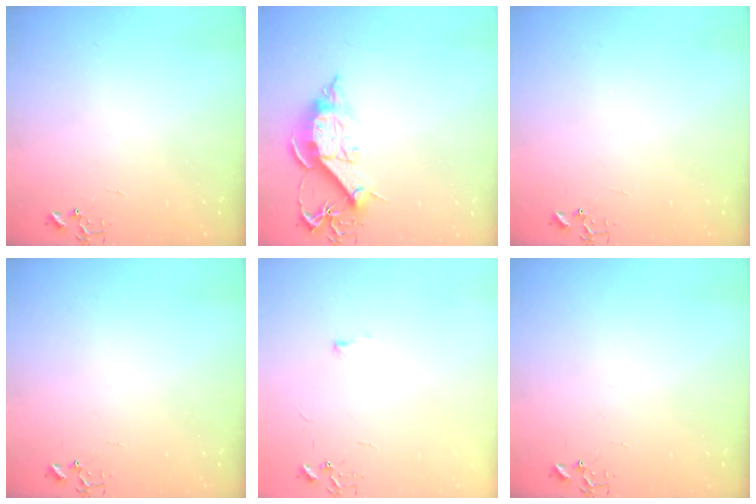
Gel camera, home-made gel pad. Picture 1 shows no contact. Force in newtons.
{"total": 13.2, "press": 13.1, "slide": 1.5}
{"total": 0.0}
{"total": 0.0}
{"total": 3.4, "press": 3.4, "slide": 0.5}
{"total": 0.0}